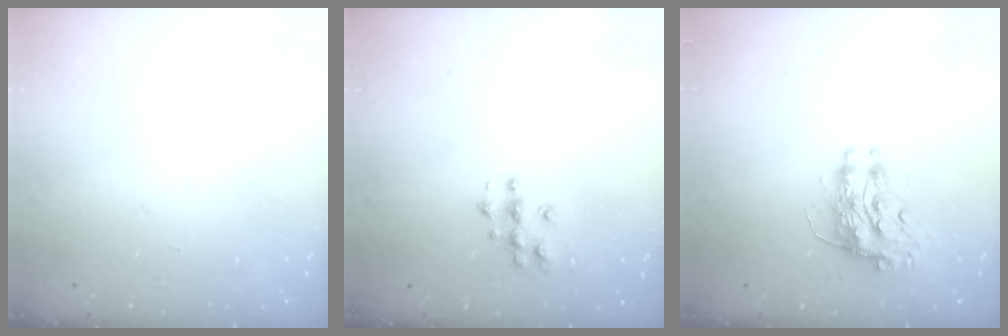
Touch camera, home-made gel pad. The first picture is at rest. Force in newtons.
{"total": 5.2, "press": 5.1, "slide": 0.5}
{"total": 9.2, "press": 9.2, "slide": 0.9}